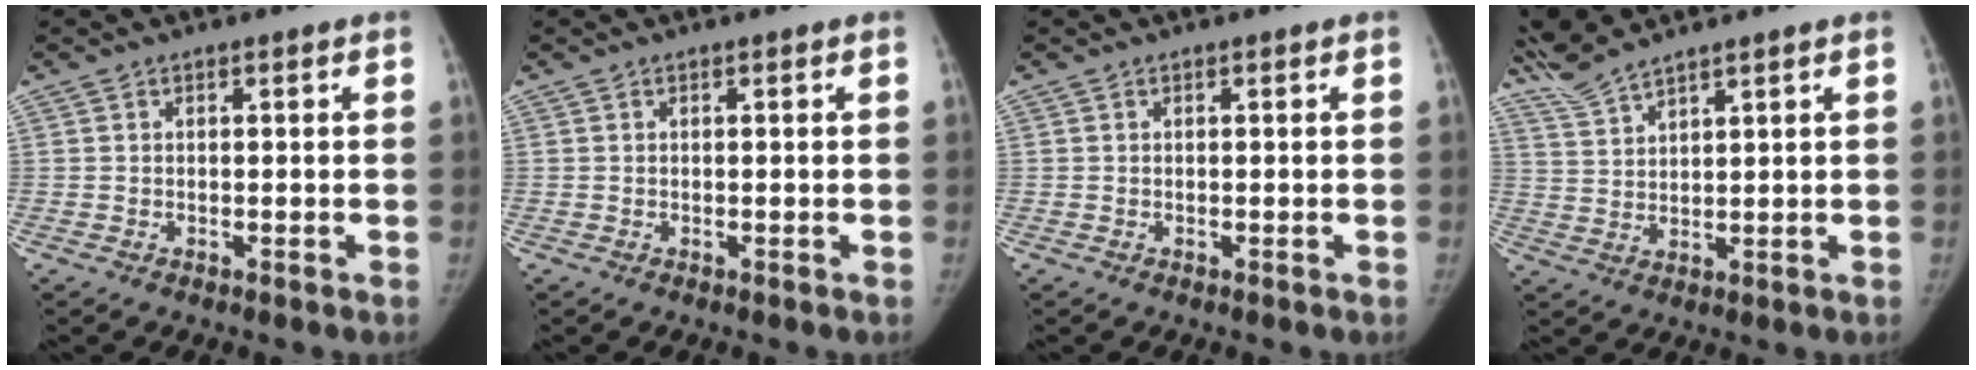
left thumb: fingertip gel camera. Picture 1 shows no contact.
{"total": 0.0}
{"total": 0.0}
{"total": 6.0, "force": [5.7, -0.5, 1.8], "torque": [-0.050, -0.012, 0.127]}